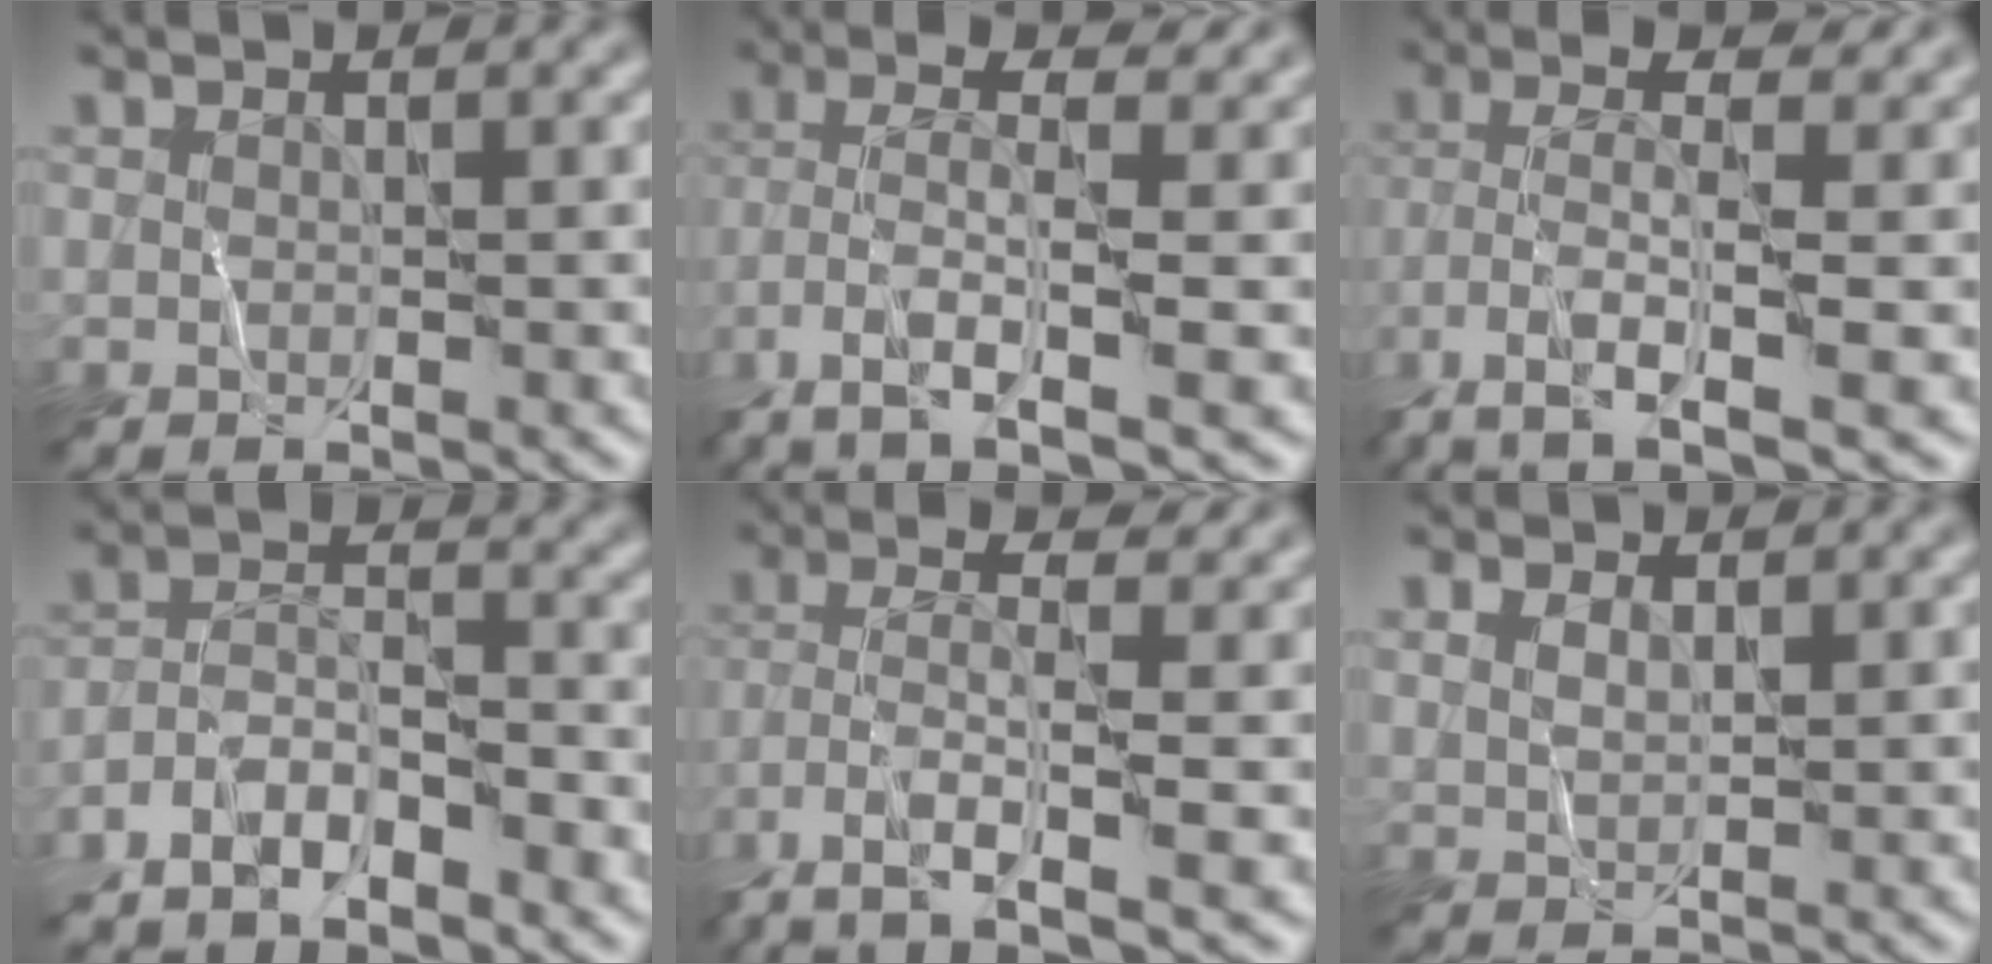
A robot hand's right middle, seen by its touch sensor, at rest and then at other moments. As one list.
[{"total": 7.1, "force": [-2.6, 2.1, 6.3], "torque": [-0.131, 0.015, -0.056]}, {"total": 7.0, "force": [-2.8, 2.0, 6.2], "torque": [-0.127, 0.013, -0.059]}, {"total": 5.0, "force": [-4.1, 1.3, 2.6], "torque": [-0.045, 0.005, -0.082]}, {"total": 6.9, "force": [-3.4, 1.6, 5.8], "torque": [-0.116, 0.011, -0.069]}, {"total": 1.4, "force": [0.9, 0.7, 0.8], "torque": [-0.020, 0.003, 0.021]}]